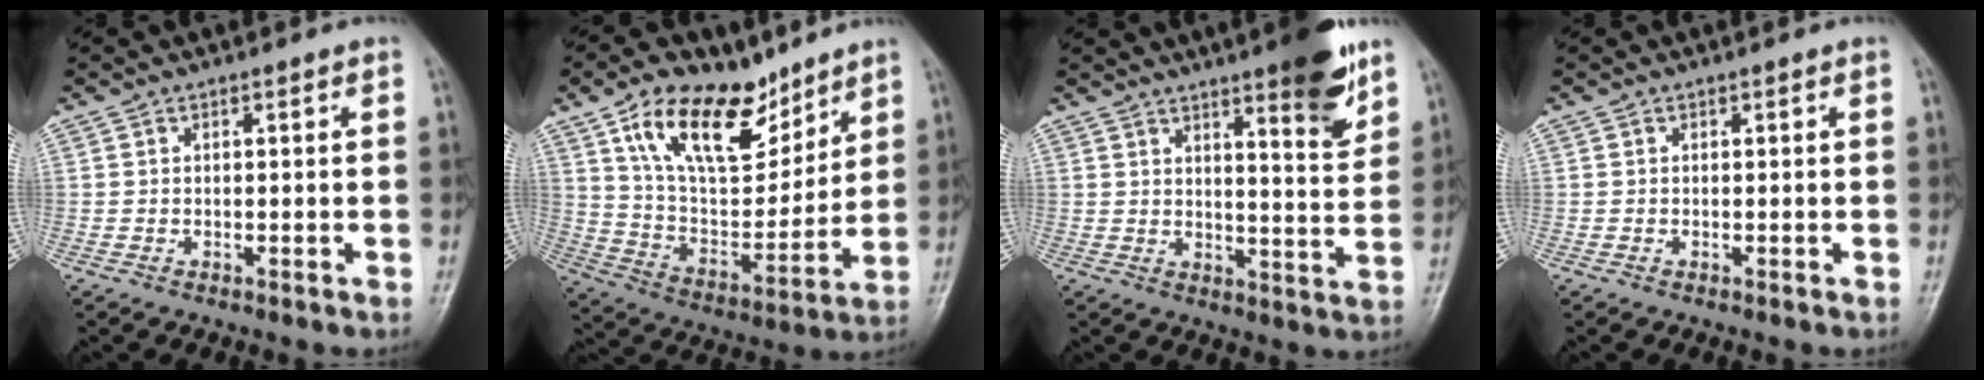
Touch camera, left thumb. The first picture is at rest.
{"total": 19.4, "force": [11.9, 9.8, 11.8], "torque": [-0.150, -0.061, 0.219]}
{"total": 10.7, "force": [6.9, 1.9, 7.9], "torque": [-0.090, -0.045, 0.094]}
{"total": 0.0}